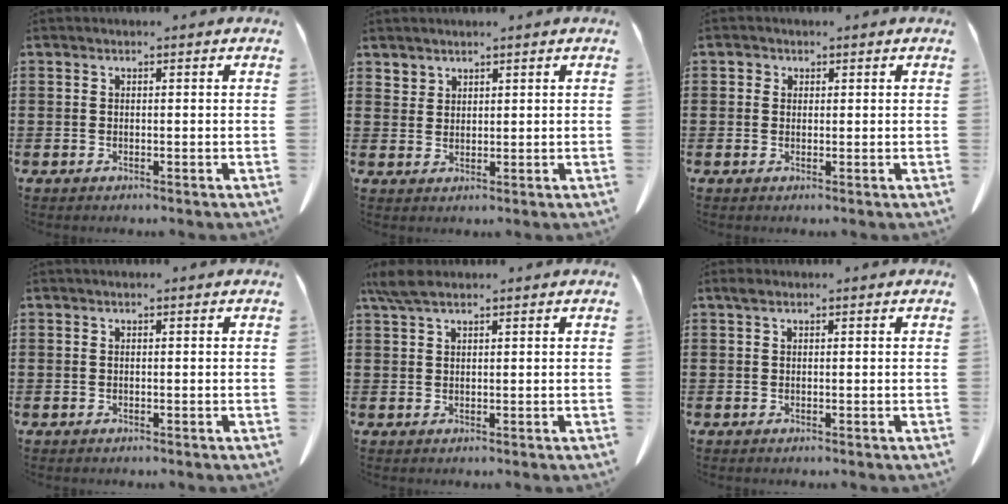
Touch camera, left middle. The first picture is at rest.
{"total": 2.1, "force": [1.9, 0.8, 0.1], "torque": [-0.007, -0.002, 0.040]}
{"total": 1.0, "force": [0.4, 0.9, 0.2], "torque": [0.000, -0.001, 0.007]}
{"total": 0.0}
{"total": 3.5, "force": [2.3, 1.1, 2.4], "torque": [-0.052, 0.005, 0.043]}
{"total": 0.7, "force": [0.3, 0.4, 0.4], "torque": [-0.010, 0.004, 0.006]}